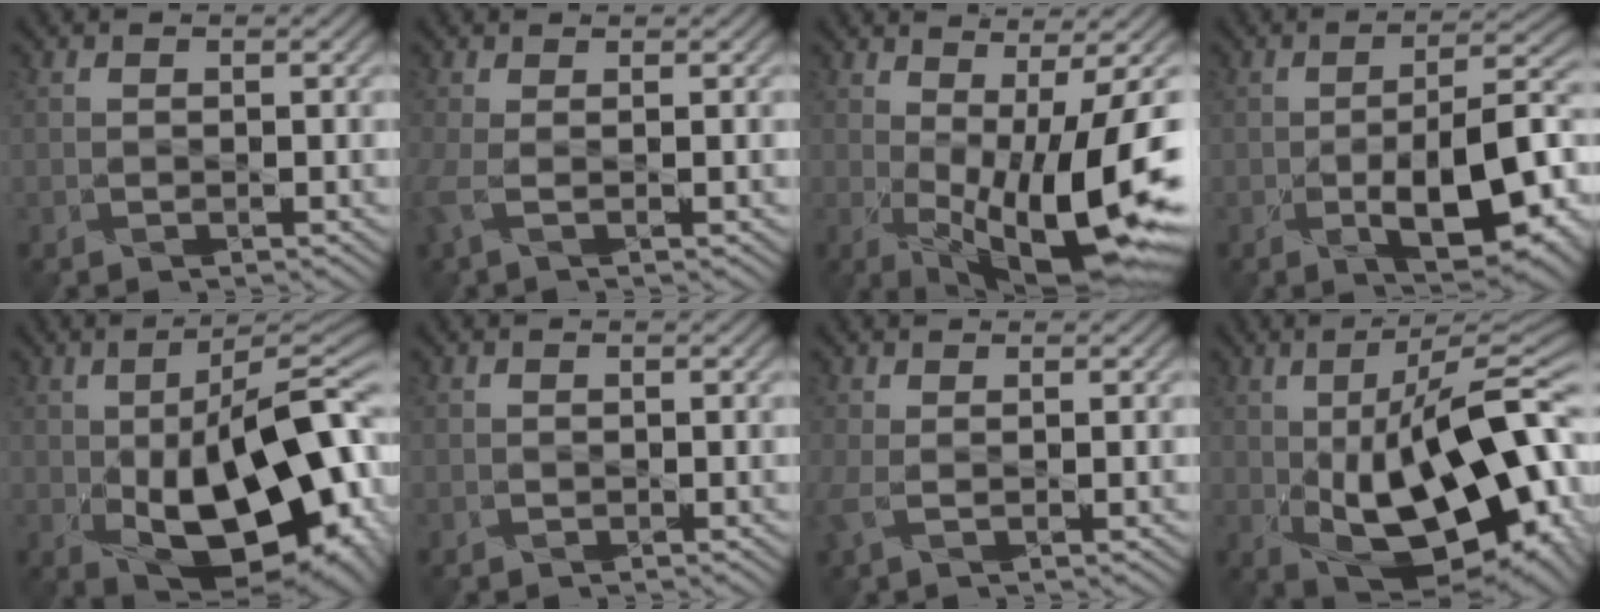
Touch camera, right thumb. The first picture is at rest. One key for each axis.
{"total": 2.1, "fx": -0.3, "fy": 0.1, "fz": 2.1, "tx": -0.058, "ty": 0.001, "tz": -0.010}
{"total": 12.7, "fx": -1.1, "fy": 4.1, "fz": 11.9, "tx": -0.205, "ty": -0.021, "tz": 0.000}
{"total": 12.0, "fx": -4.4, "fy": 4.2, "fz": 10.3, "tx": -0.153, "ty": -0.004, "tz": -0.065}
{"total": 19.8, "fx": -3.8, "fy": 9.9, "fz": 16.7, "tx": -0.219, "ty": -0.013, "tz": -0.045}
{"total": 0.0}
{"total": 1.5, "fx": 0.2, "fy": 0.0, "fz": 1.5, "tx": -0.042, "ty": 0.004, "tz": 0.000}
{"total": 20.0, "fx": -2.1, "fy": 9.2, "fz": 17.6, "tx": -0.264, "ty": -0.004, "tz": -0.032}